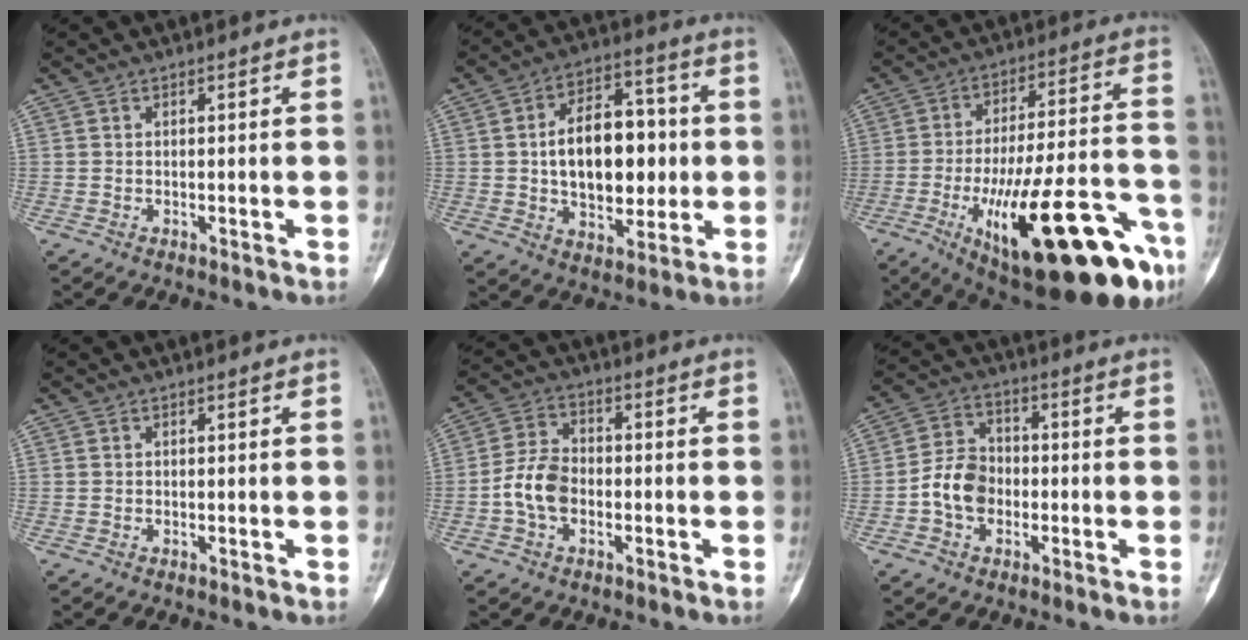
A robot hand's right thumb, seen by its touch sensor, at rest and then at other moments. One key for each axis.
{"total": 17.4, "fx": 0.4, "fy": 10.7, "fz": 13.8, "tx": -0.173, "ty": 0.022, "tz": 0.010}
{"total": 30.4, "fx": -13.5, "fy": 8.7, "fz": 25.8, "tx": -0.343, "ty": 0.050, "tz": -0.191}
{"total": 0.0}
{"total": 7.8, "fx": -2.0, "fy": 5.4, "fz": 5.3, "tx": -0.095, "ty": 0.023, "tz": -0.047}
{"total": 8.1, "fx": -2.0, "fy": 6.2, "fz": 4.8, "tx": -0.074, "ty": 0.028, "tz": -0.048}